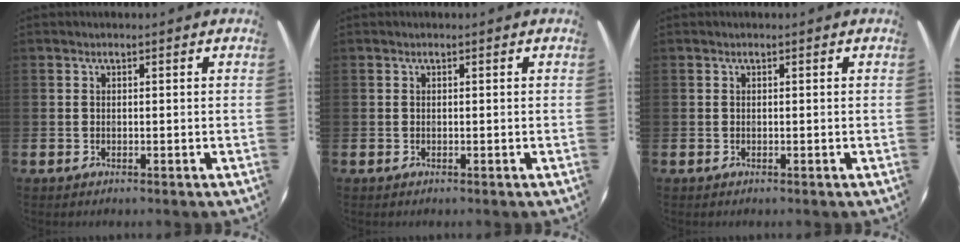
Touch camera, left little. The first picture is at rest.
{"total": 0.0}
{"total": 0.0}